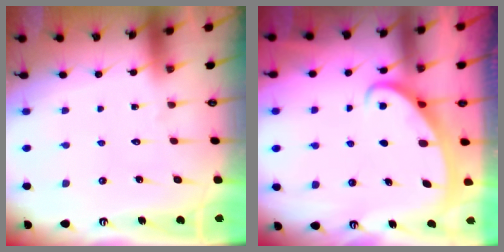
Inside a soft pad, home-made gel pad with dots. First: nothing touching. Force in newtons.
{"total": 2.6, "press": 2.6, "slide": 0.4}